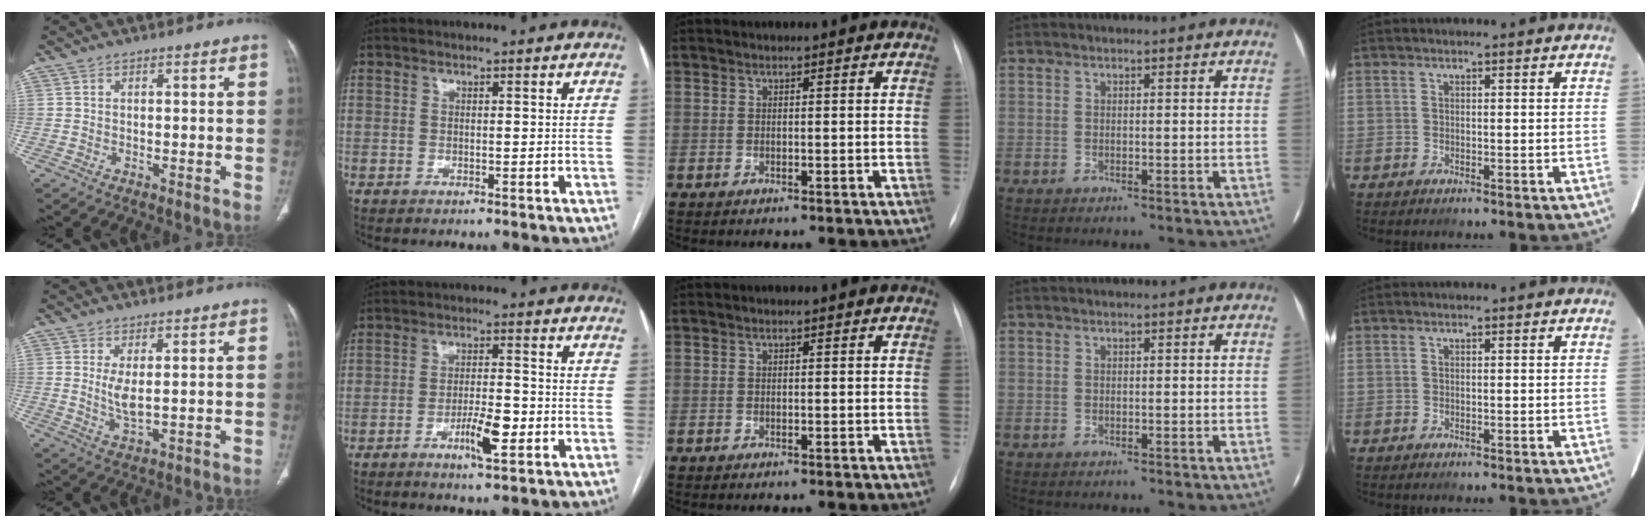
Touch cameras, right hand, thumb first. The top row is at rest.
{"thumb": {"total": 4.0, "force": [0.8, 1.1, 3.8], "torque": [-0.080, -0.017, 0.023]}, "index": {"total": 5.7, "force": [-2.3, 1.2, 5.1], "torque": [-0.091, -0.002, -0.037]}}